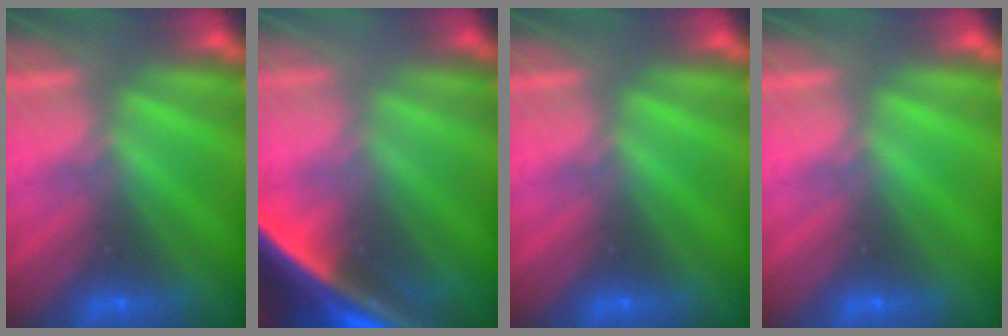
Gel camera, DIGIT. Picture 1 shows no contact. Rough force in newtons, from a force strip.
{"total": 5.7}
{"total": 0.0}
{"total": 0.0}